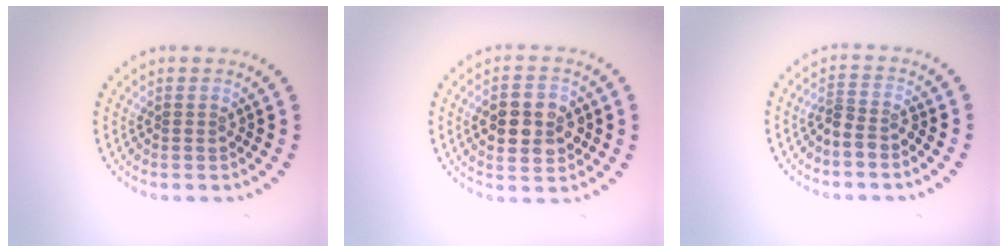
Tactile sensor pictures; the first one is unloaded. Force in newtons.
{"total": 4.8, "press": 4.8, "slide": 0.1}
{"total": 2.0, "press": 1.4, "slide": 1.4}